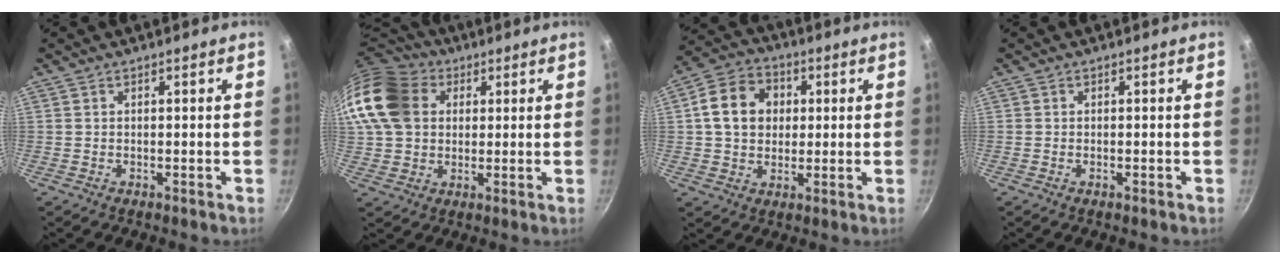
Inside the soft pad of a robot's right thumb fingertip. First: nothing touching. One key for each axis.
{"total": 18.9, "fx": 5.4, "fy": 14.8, "fz": 10.4, "tx": -0.216, "ty": 0.022, "tz": 0.090}
{"total": 11.8, "fx": 2.1, "fy": 9.5, "fz": 6.7, "tx": -0.095, "ty": 0.013, "tz": 0.022}
{"total": 0.7, "fx": -0.3, "fy": 0.2, "fz": 0.6, "tx": -0.012, "ty": 0.002, "tz": -0.007}